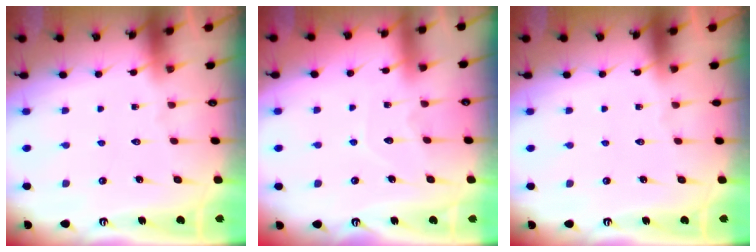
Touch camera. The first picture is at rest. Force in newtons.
{"total": 4.2, "press": 4.2, "slide": 0.3}
{"total": 0.0}